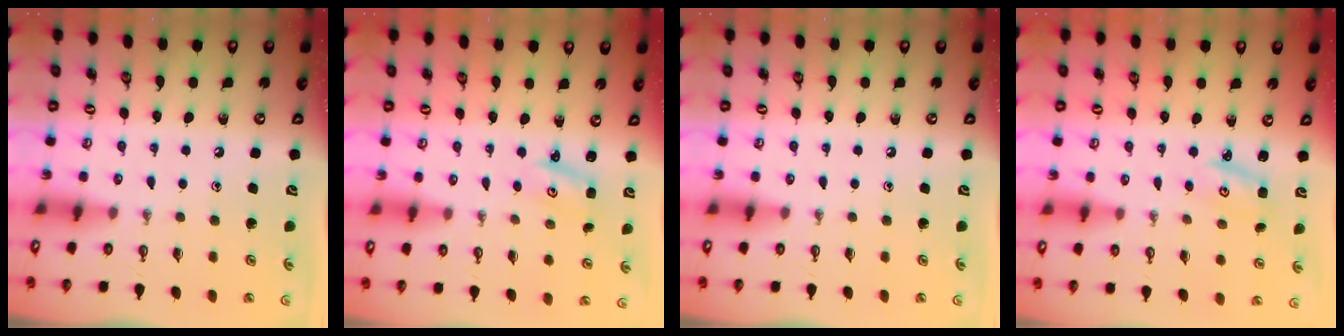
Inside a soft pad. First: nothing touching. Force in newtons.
{"total": 2.2, "press": 2.2, "slide": 0.2}
{"total": 0.0}
{"total": 2.1, "press": 2.1, "slide": 0.2}